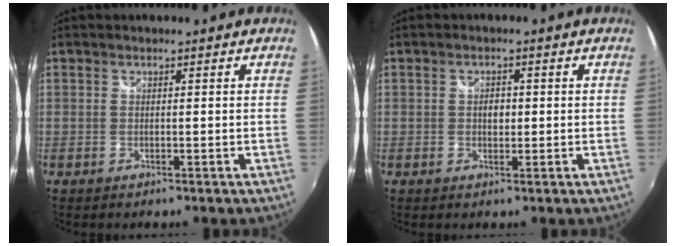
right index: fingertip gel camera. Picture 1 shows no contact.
{"total": 2.1, "force": [-0.1, 1.5, 1.5], "torque": [-0.023, 0.003, -0.004]}